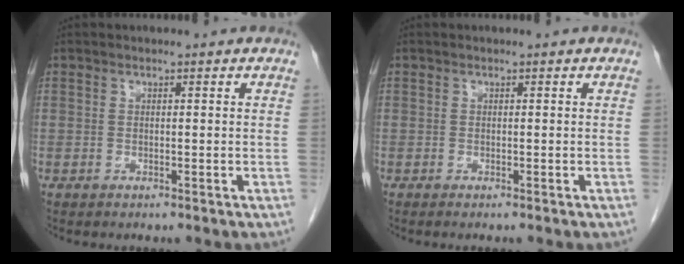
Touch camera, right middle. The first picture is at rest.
{"total": 0.9, "force": [-0.8, 0.0, 0.4], "torque": [-0.002, 0.001, -0.009]}